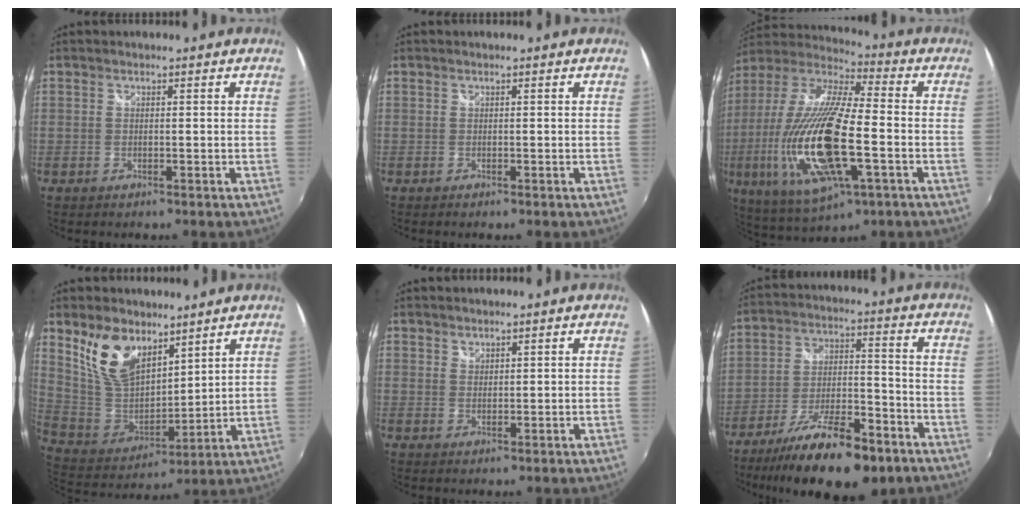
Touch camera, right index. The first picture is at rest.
{"total": 0.0}
{"total": 25.1, "force": [-5.3, 7.5, 23.3], "torque": [-0.461, -0.037, -0.098]}
{"total": 14.5, "force": [9.1, 8.1, 7.9], "torque": [-0.168, 0.007, 0.191]}
{"total": 1.3, "force": [1.1, 0.7, 0.1], "torque": [0.004, 0.002, 0.021]}
{"total": 19.9, "force": [-14.3, 6.2, 12.4], "torque": [-0.228, -0.027, -0.222]}